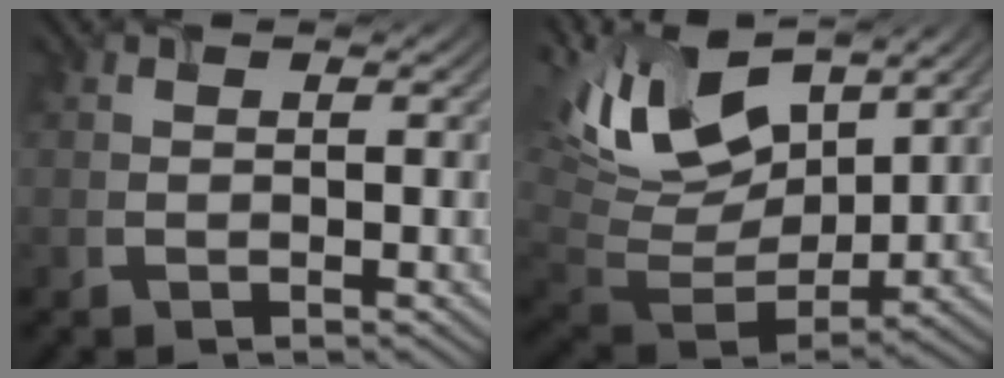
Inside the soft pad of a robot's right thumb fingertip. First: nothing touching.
{"total": 13.0, "force": [6.2, 6.9, 9.1], "torque": [-0.207, 0.016, 0.120]}